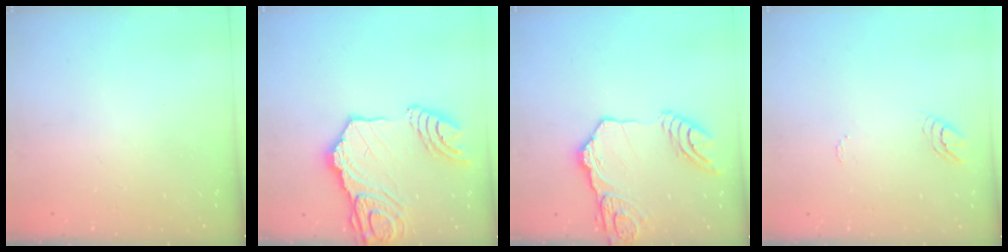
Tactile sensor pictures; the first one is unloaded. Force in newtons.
{"total": 21.3, "press": 21.2, "slide": 2.6}
{"total": 16.4, "press": 16.3, "slide": 1.7}
{"total": 3.7, "press": 3.6, "slide": 0.3}